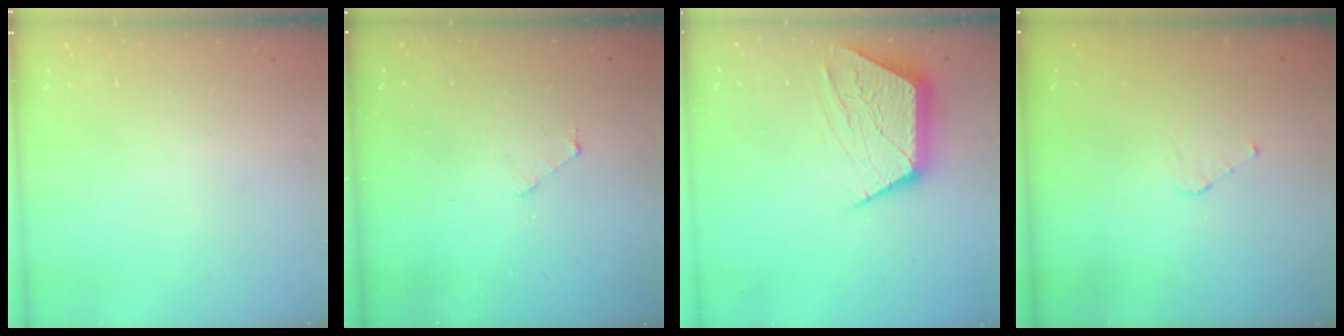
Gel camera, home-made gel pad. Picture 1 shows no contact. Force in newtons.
{"total": 1.9, "press": 1.9, "slide": 0.2}
{"total": 11.7, "press": 11.7, "slide": 0.5}
{"total": 3.0, "press": 3.0, "slide": 0.2}